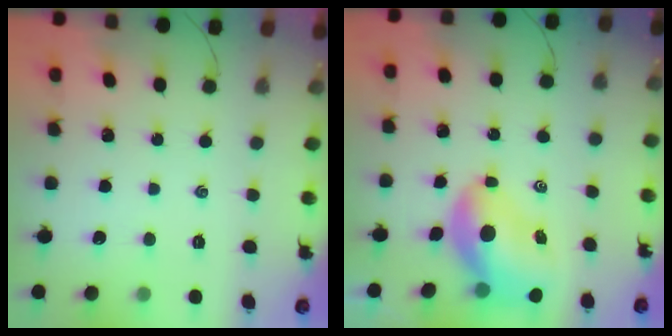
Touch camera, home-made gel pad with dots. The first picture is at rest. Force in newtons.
{"total": 10.0, "press": 9.6, "slide": 3.1}